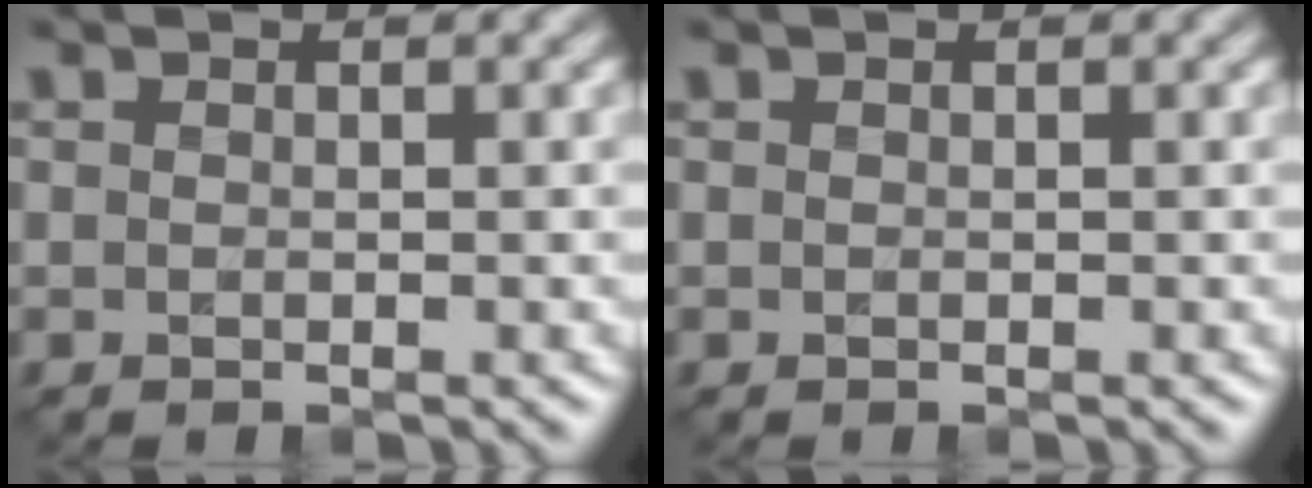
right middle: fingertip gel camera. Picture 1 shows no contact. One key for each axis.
{"total": 0.0}